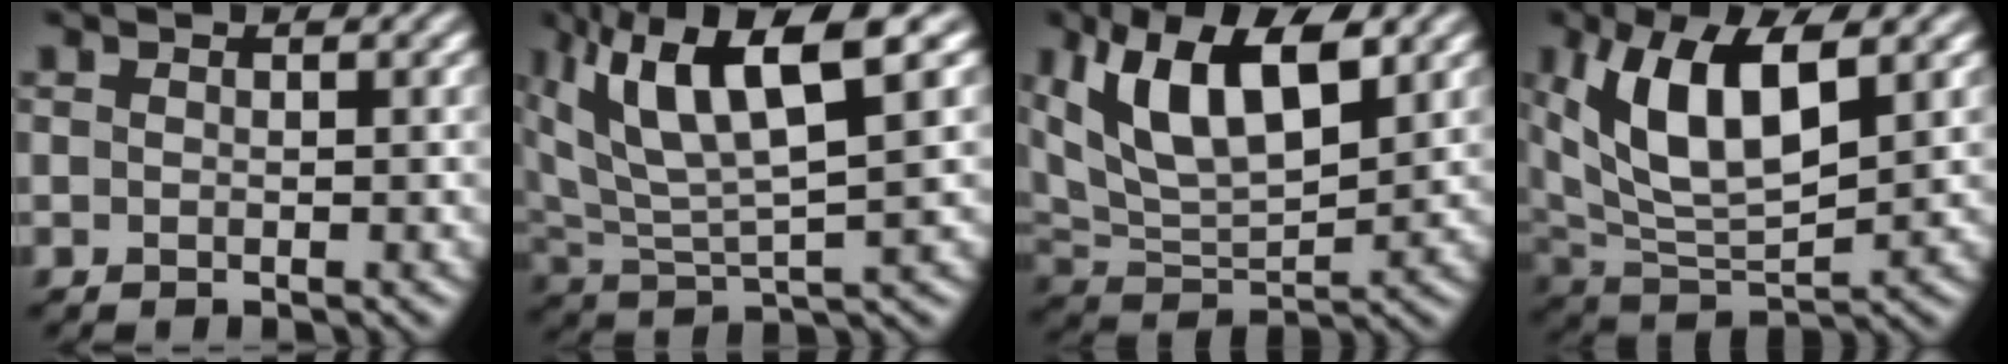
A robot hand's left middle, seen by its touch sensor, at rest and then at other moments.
{"total": 9.7, "force": [5.0, 2.3, 8.0], "torque": [-0.167, 0.014, 0.097]}
{"total": 9.1, "force": [3.9, 3.7, 7.4], "torque": [-0.149, 0.007, 0.069]}
{"total": 9.5, "force": [3.0, 3.9, 8.1], "torque": [-0.166, 0.002, 0.051]}